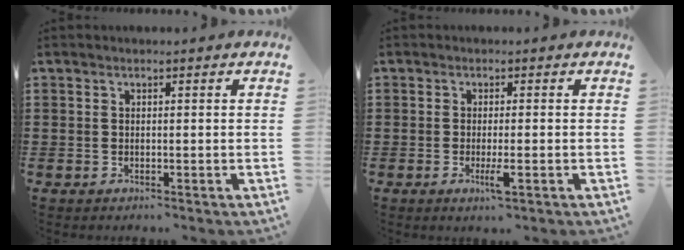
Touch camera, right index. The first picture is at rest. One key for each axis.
{"total": 2.9, "fx": -1.0, "fy": 0.2, "fz": 2.7, "tx": -0.060, "ty": -0.014, "tz": -0.022}